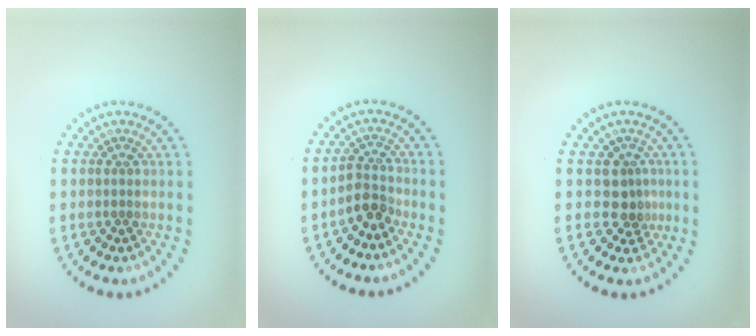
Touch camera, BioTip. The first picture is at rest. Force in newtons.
{"total": 2.2, "press": 1.8, "slide": 1.4}
{"total": 2.3, "press": 1.9, "slide": 1.4}